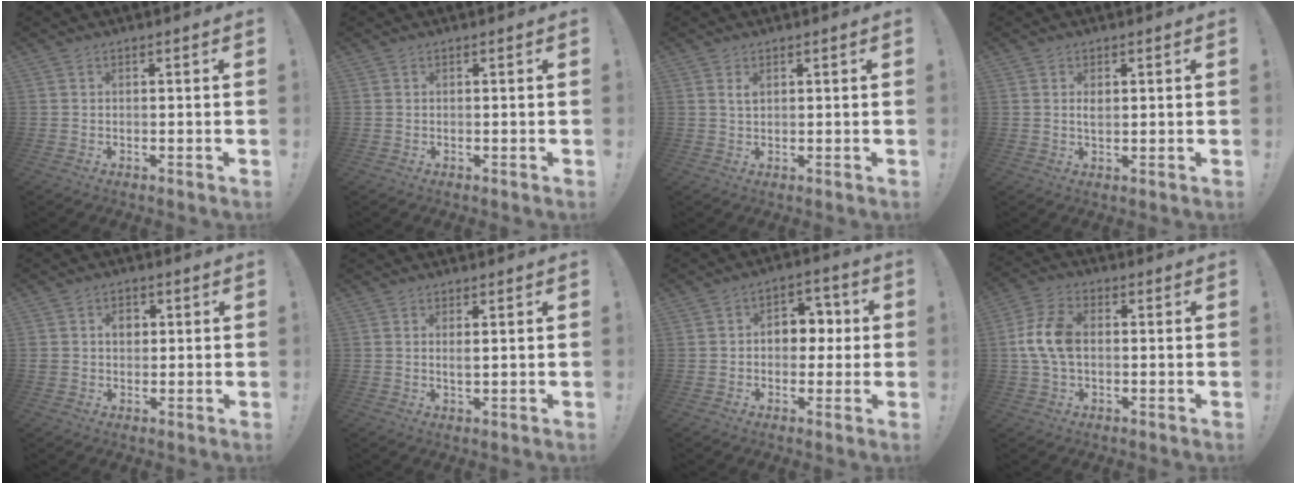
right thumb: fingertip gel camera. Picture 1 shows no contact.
{"total": 0.0}
{"total": 1.6, "force": [0.8, 0.8, 1.2], "torque": [-0.024, 0.001, 0.014]}
{"total": 1.8, "force": [0.8, 1.0, 1.3], "torque": [-0.002, -0.007, 0.008]}
{"total": 3.2, "force": [0.4, 2.7, 1.7], "torque": [-0.022, -0.001, 0.002]}
{"total": 1.9, "force": [0.9, 0.4, 1.6], "torque": [-0.018, -0.008, 0.012]}
{"total": 8.4, "force": [0.3, 6.5, 5.3], "torque": [-0.071, 0.010, 0.007]}
{"total": 10.2, "force": [0.0, 6.5, 7.9], "torque": [-0.165, 0.007, 0.003]}